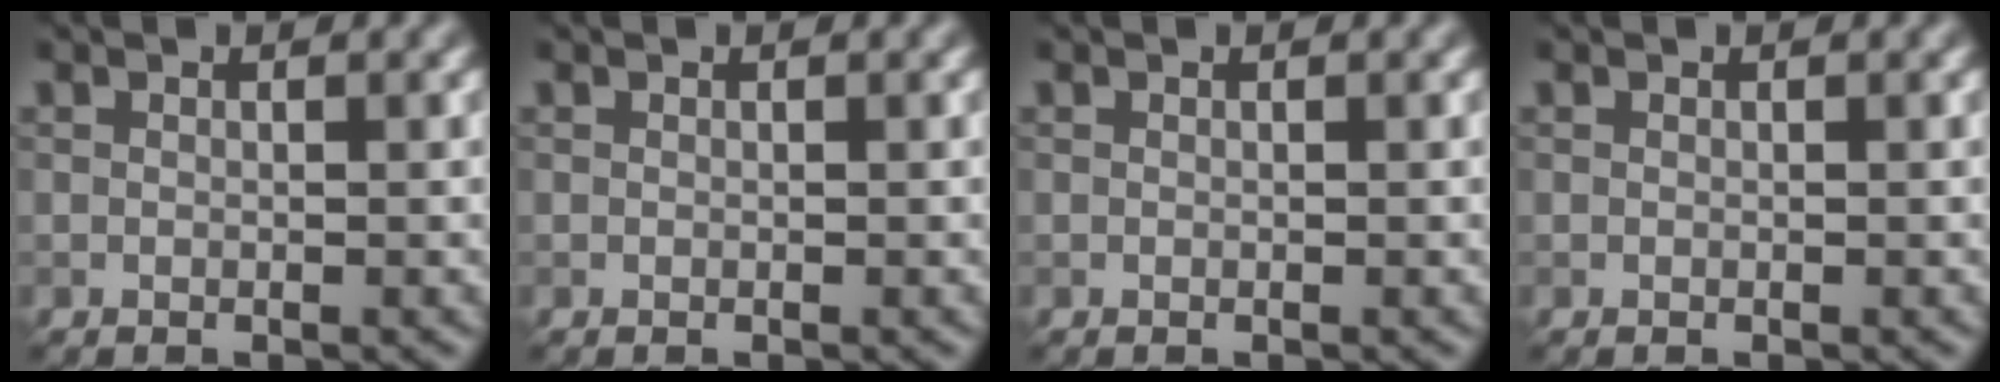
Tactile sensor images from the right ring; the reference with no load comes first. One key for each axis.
{"total": 0.0}
{"total": 0.0}
{"total": 0.0}